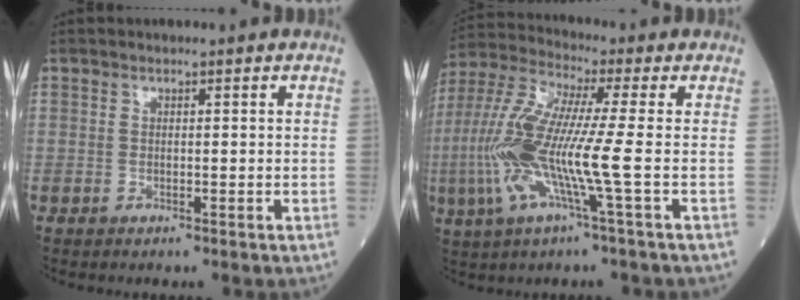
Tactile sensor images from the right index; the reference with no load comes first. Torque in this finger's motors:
{"motor_torque": [2.00, -0.14, 1.06, 0.21]}